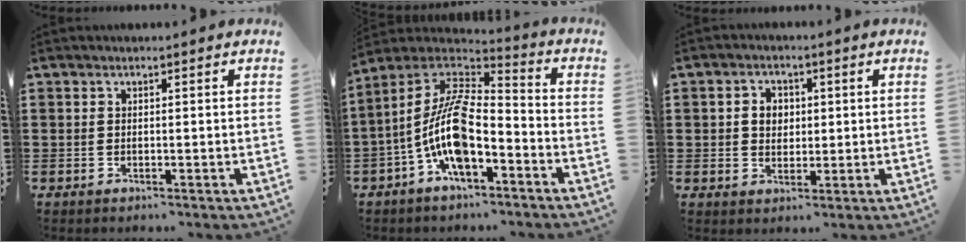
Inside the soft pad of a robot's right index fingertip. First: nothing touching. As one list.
[{"total": 12.1, "force": [-3.8, 4.6, 10.5], "torque": [-0.259, -0.026, -0.090]}, {"total": 3.3, "force": [0.4, 2.8, 1.7], "torque": [-0.043, 0.013, 0.003]}]